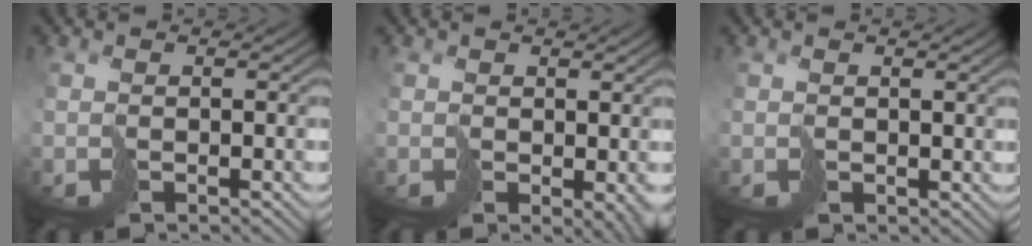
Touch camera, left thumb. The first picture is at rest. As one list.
[{"total": 2.6, "force": [-0.3, 1.5, 2.1], "torque": [-0.029, -0.010, -0.004]}, {"total": 0.8, "force": [0.6, 0.5, 0.0], "torque": [-0.004, -0.001, 0.012]}]